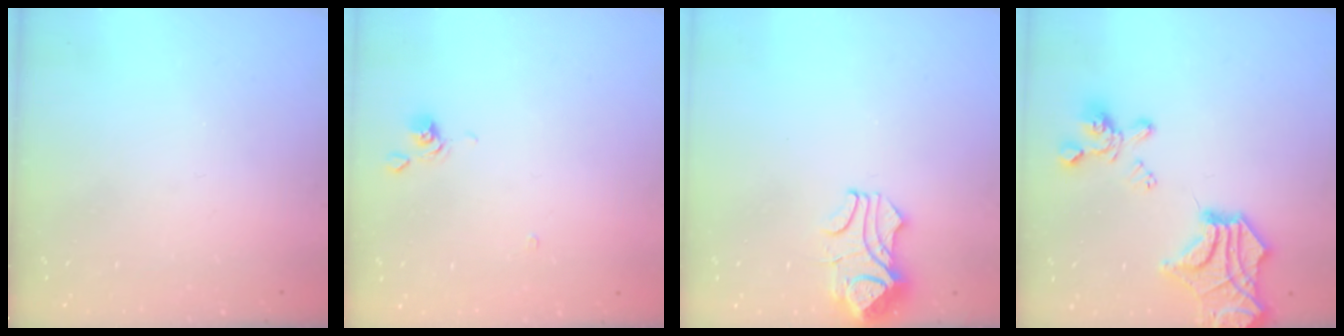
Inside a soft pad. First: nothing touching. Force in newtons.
{"total": 2.2, "press": 2.1, "slide": 0.4}
{"total": 3.5, "press": 3.3, "slide": 0.9}
{"total": 10.8, "press": 10.5, "slide": 2.8}